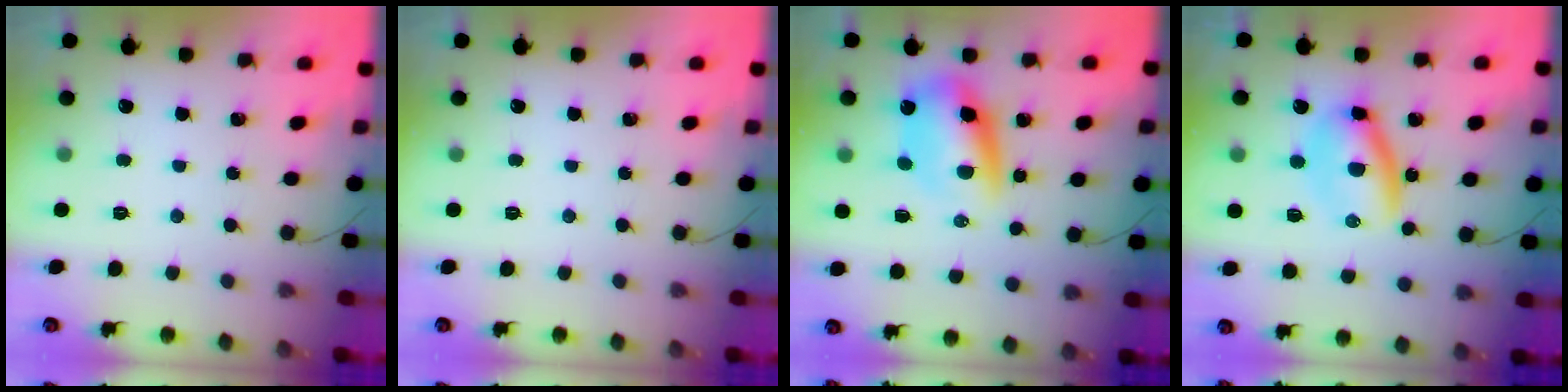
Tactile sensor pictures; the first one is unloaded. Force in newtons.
{"total": 0.0}
{"total": 10.4, "press": 10.0, "slide": 2.9}
{"total": 6.7, "press": 6.5, "slide": 1.7}